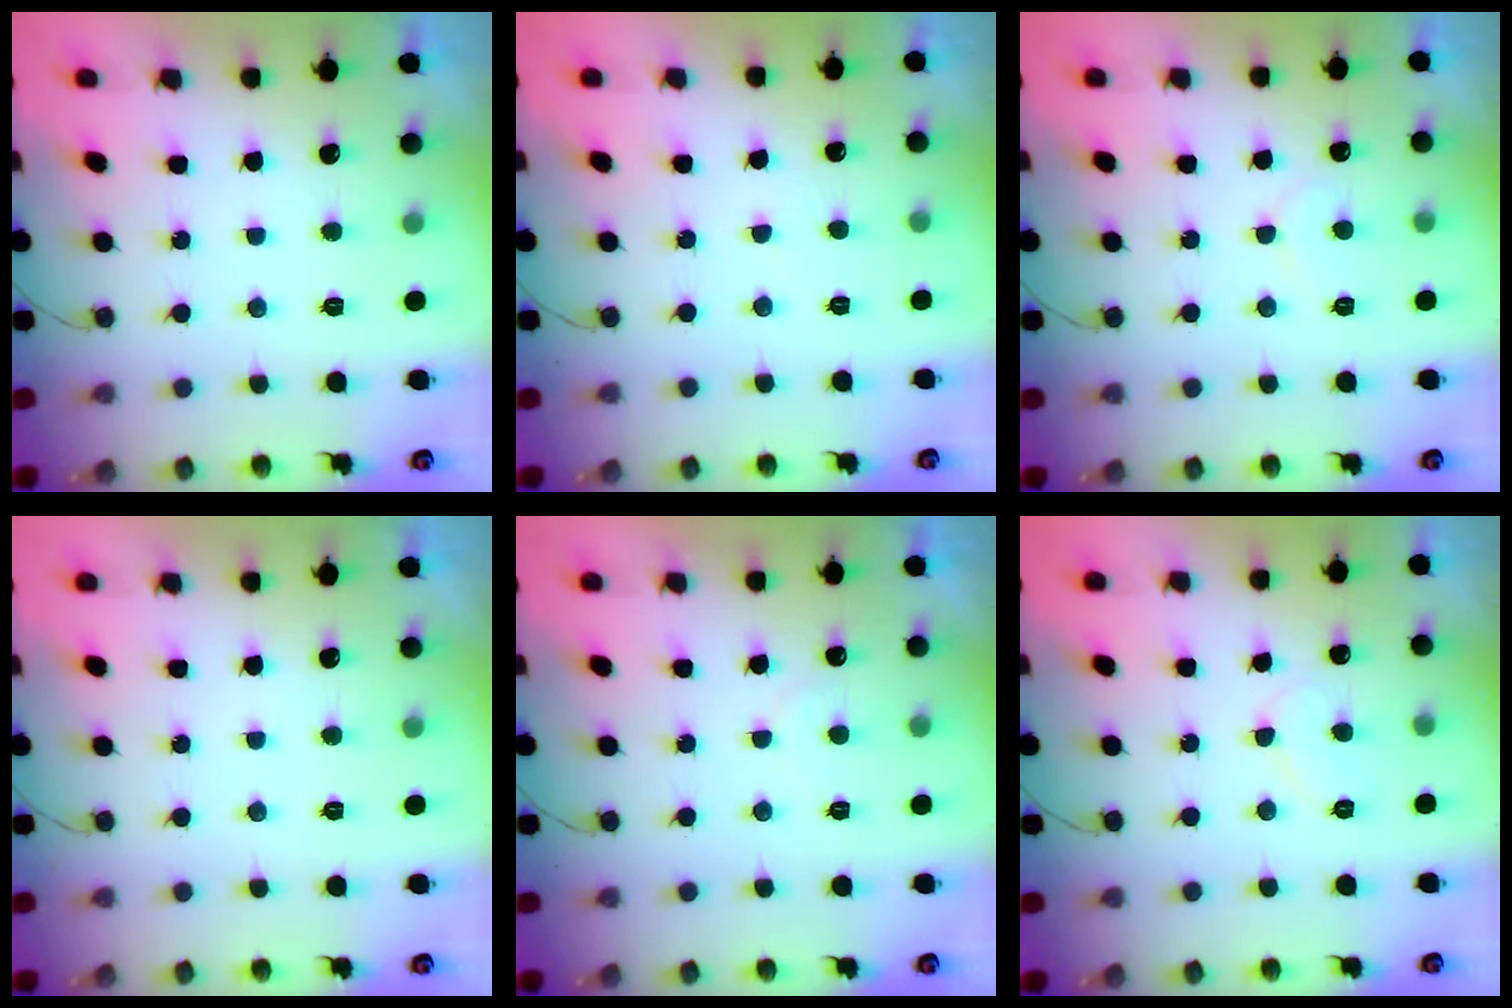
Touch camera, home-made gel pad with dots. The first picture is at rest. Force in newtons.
{"total": 2.9, "press": 2.9, "slide": 0.2}
{"total": 5.1, "press": 5.1, "slide": 0.5}
{"total": 0.0}
{"total": 5.0, "press": 5.0, "slide": 0.3}
{"total": 6.0, "press": 6.0, "slide": 0.6}